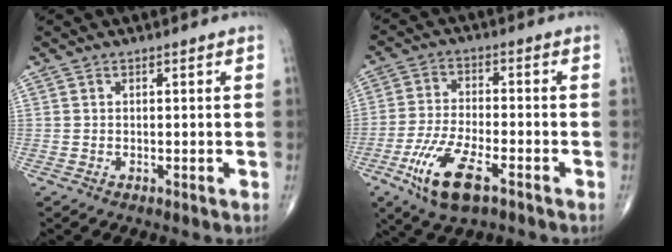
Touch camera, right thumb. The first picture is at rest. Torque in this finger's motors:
{"motor_torque": [0.66, 0.53, 0.70, 0.25, 0.31]}